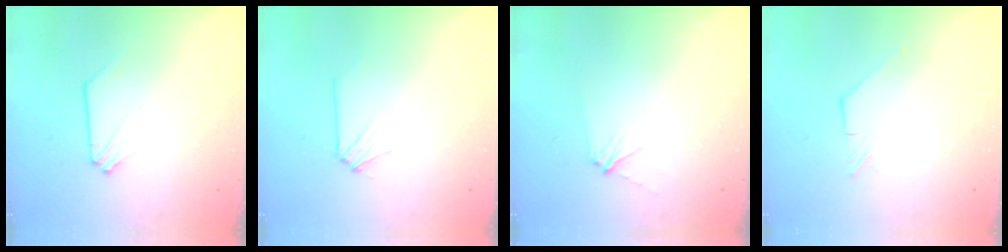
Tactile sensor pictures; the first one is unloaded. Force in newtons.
{"total": 2.1, "press": 2.1, "slide": 0.4}
{"total": 4.2, "press": 4.1, "slide": 0.6}
{"total": 0.7, "press": 0.7, "slide": 0.2}